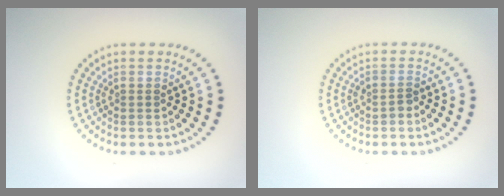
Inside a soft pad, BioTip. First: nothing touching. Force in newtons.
{"total": 0.9, "press": 0.8, "slide": 0.5}